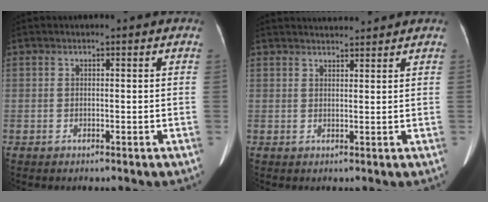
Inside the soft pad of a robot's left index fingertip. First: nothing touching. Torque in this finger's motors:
{"motor_torque": [-0.56, -0.72, 0.01, 0.01]}